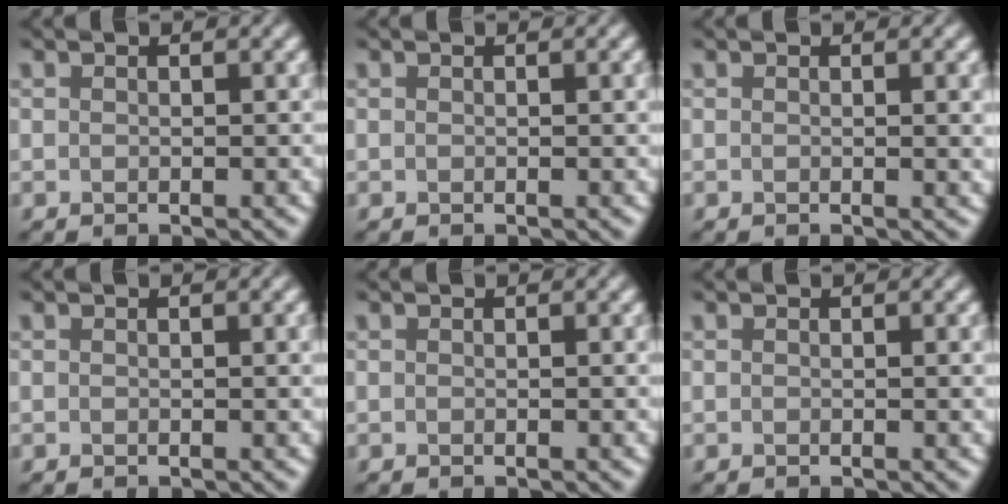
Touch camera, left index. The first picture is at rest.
{"total": 0.5, "force": [0.1, 0.1, 0.5], "torque": [-0.006, 0.002, 0.001]}
{"total": 1.8, "force": [0.2, 0.5, 1.7], "torque": [-0.016, 0.001, 0.000]}
{"total": 0.9, "force": [0.1, 0.2, 0.8], "torque": [-0.009, 0.002, 0.000]}
{"total": 0.0}
{"total": 0.7, "force": [0.1, 0.1, 0.7], "torque": [-0.007, 0.001, 0.000]}